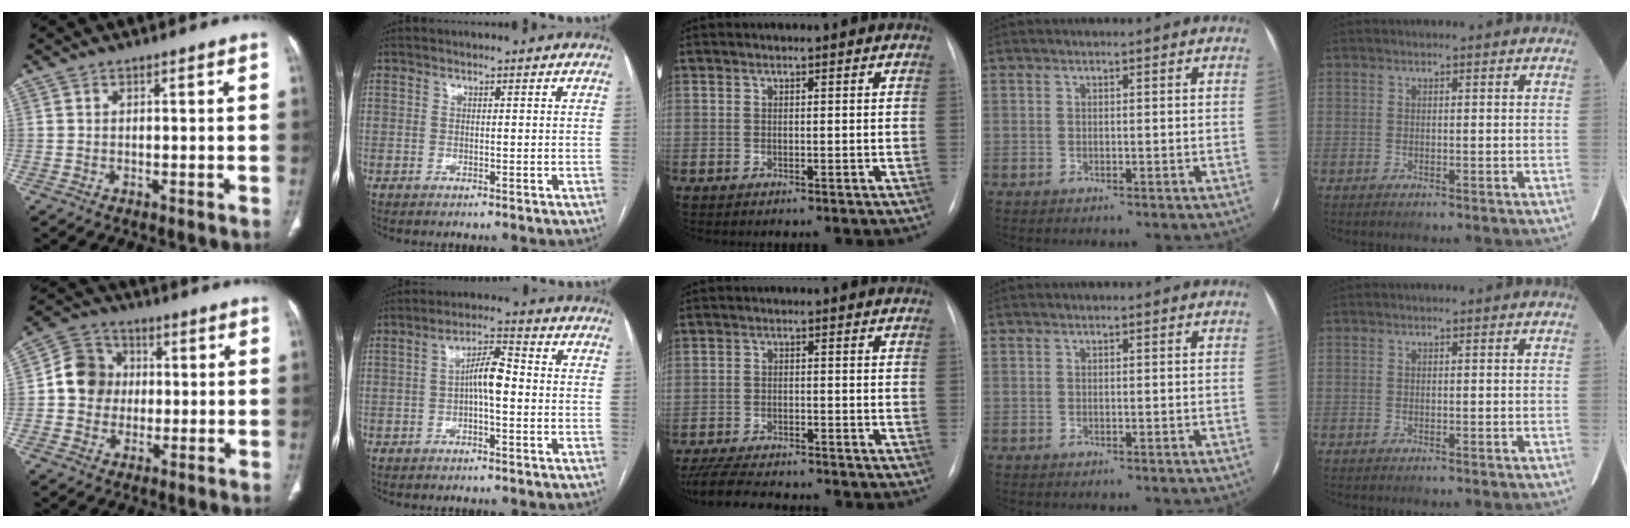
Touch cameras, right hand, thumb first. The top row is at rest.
{"thumb": {"total": 9.4, "force": [0.2, 8.6, 3.7], "torque": [-0.037, 0.020, -0.008]}, "index": {"total": 5.3, "force": [-0.5, 1.3, 5.1], "torque": [-0.090, 0.019, -0.010]}, "middle": {"total": 11.4, "force": [-10.1, 2.4, 4.8], "torque": [-0.086, -0.011, -0.150]}}